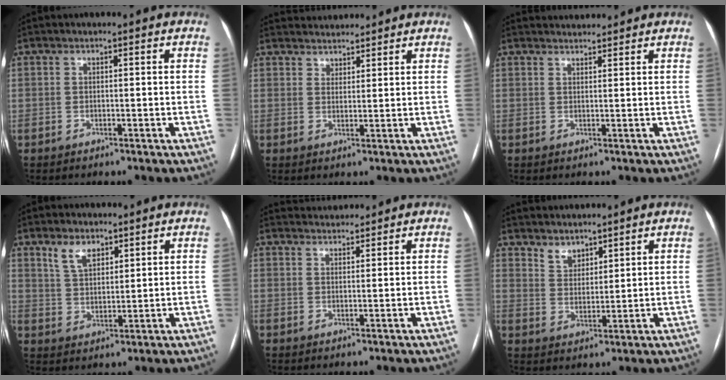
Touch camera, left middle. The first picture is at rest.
{"total": 5.2, "force": [5.0, 1.5, 0.4], "torque": [-0.004, 0.023, 0.077]}
{"total": 3.6, "force": [3.6, 0.4, 0.2], "torque": [-0.008, 0.024, 0.055]}
{"total": 5.1, "force": [3.6, 2.6, 2.4], "torque": [-0.051, 0.006, 0.074]}
{"total": 4.5, "force": [4.5, 0.4, 0.2], "torque": [-0.010, 0.026, 0.070]}
{"total": 4.2, "force": [3.5, 2.1, 1.1], "torque": [-0.023, 0.005, 0.071]}